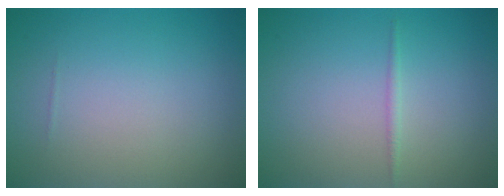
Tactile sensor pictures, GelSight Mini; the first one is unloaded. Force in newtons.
{"total": 0.7, "press": 0.7, "slide": 0.0}